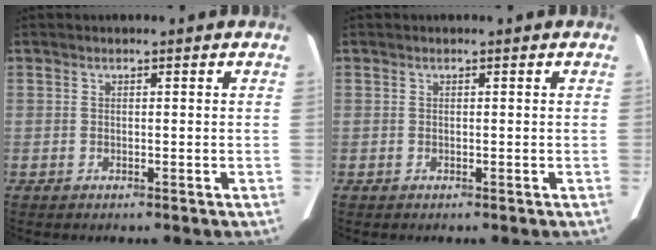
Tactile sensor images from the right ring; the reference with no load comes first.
{"total": 0.0}